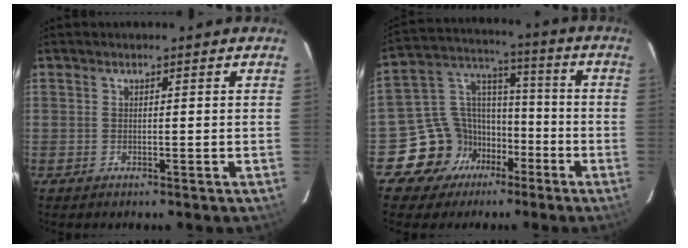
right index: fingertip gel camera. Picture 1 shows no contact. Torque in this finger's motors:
{"motor_torque": [0.65, -0.68, 0.04, -0.10]}